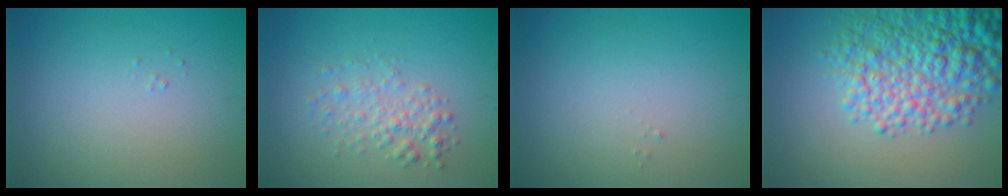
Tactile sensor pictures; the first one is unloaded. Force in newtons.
{"total": 2.5, "press": 2.5, "slide": 0.0}
{"total": 0.0}
{"total": 8.0, "press": 8.0, "slide": 0.2}